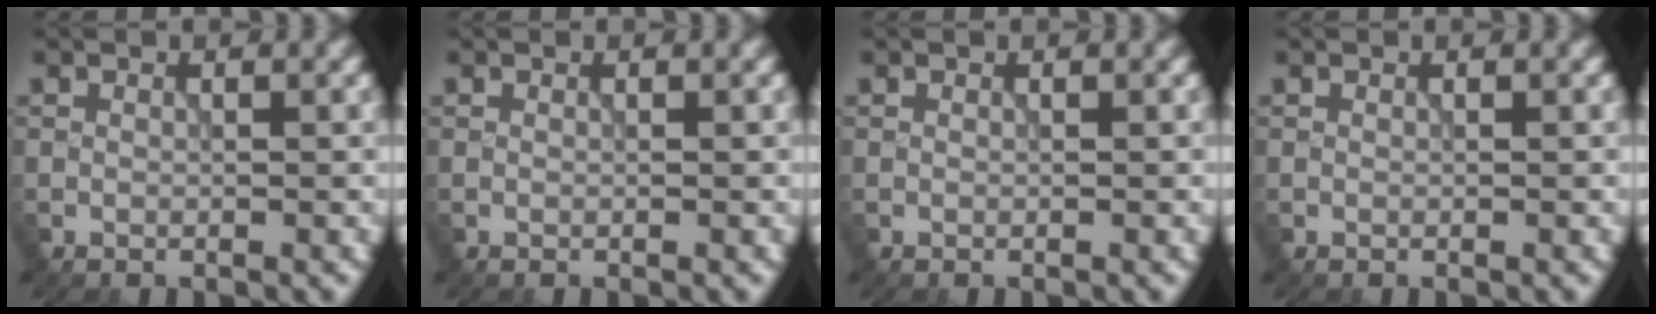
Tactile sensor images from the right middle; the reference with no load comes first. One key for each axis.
{"total": 0.0}
{"total": 0.0}
{"total": 0.0}